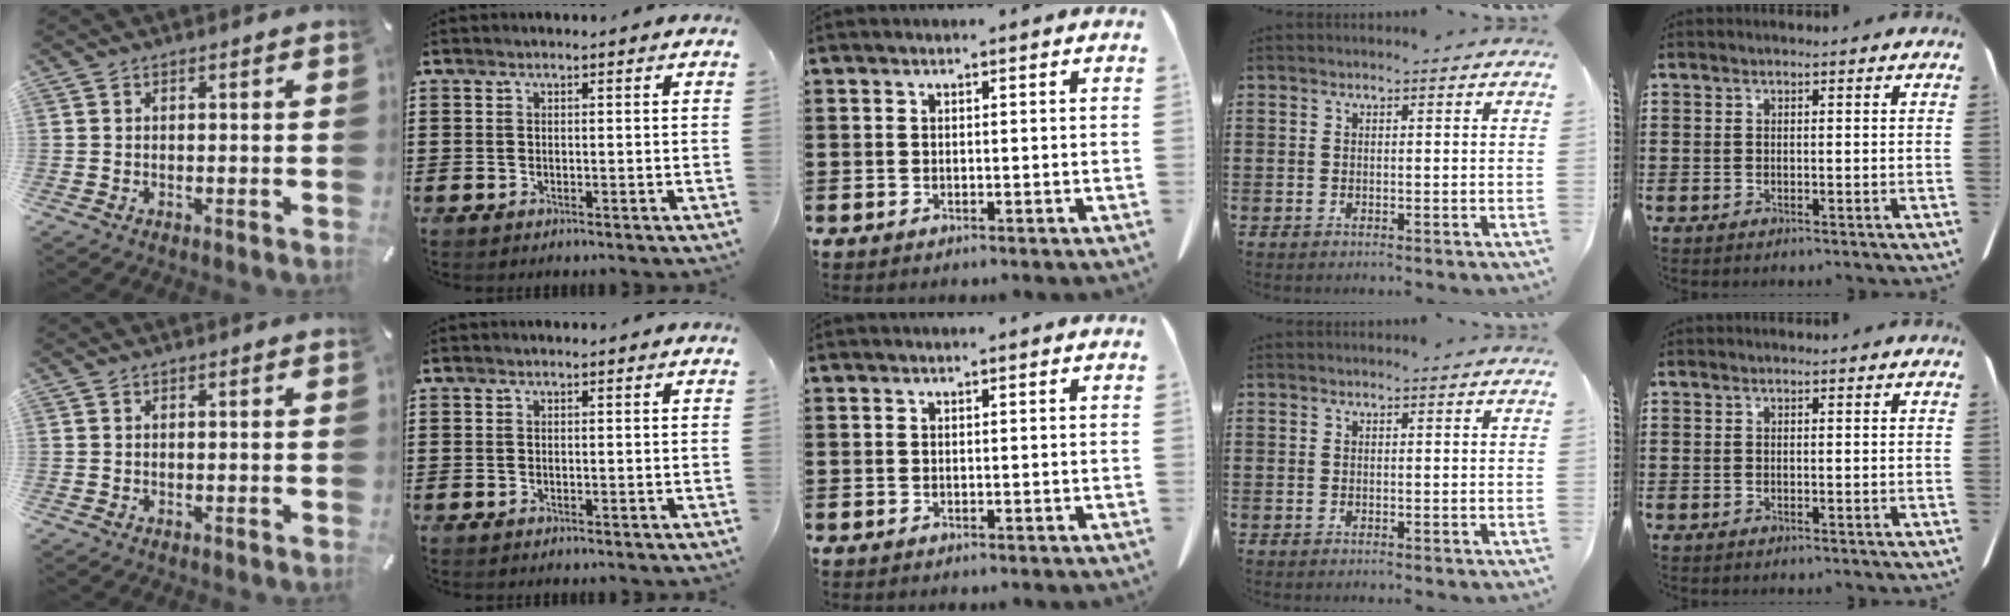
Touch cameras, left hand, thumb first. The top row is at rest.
{}